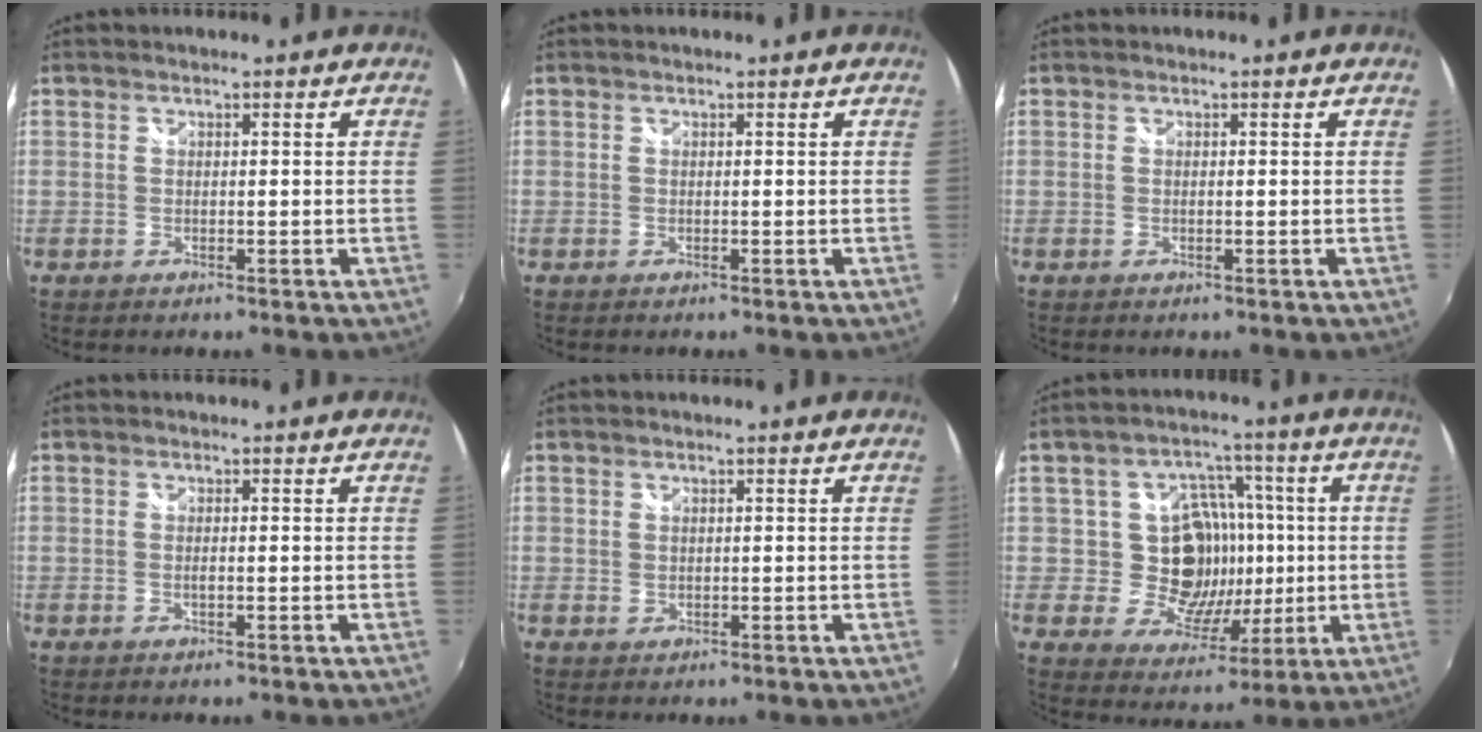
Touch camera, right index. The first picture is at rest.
{"total": 0.0}
{"total": 0.0}
{"total": 0.8, "force": [-0.2, 0.1, 0.8], "torque": [-0.016, 0.000, -0.005]}
{"total": 0.8, "force": [0.3, 0.6, 0.2], "torque": [-0.003, 0.000, 0.006]}
{"total": 12.3, "force": [0.1, 11.3, 4.8], "torque": [-0.098, 0.014, 0.007]}